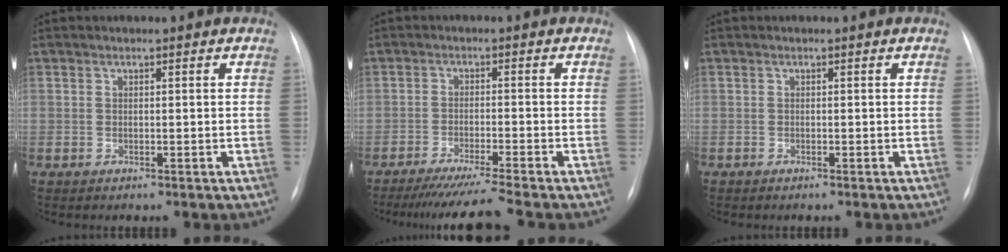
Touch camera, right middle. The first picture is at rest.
{"total": 9.0, "force": [-7.7, -2.1, 4.0], "torque": [-0.049, -0.034, -0.126]}
{"total": 0.0}